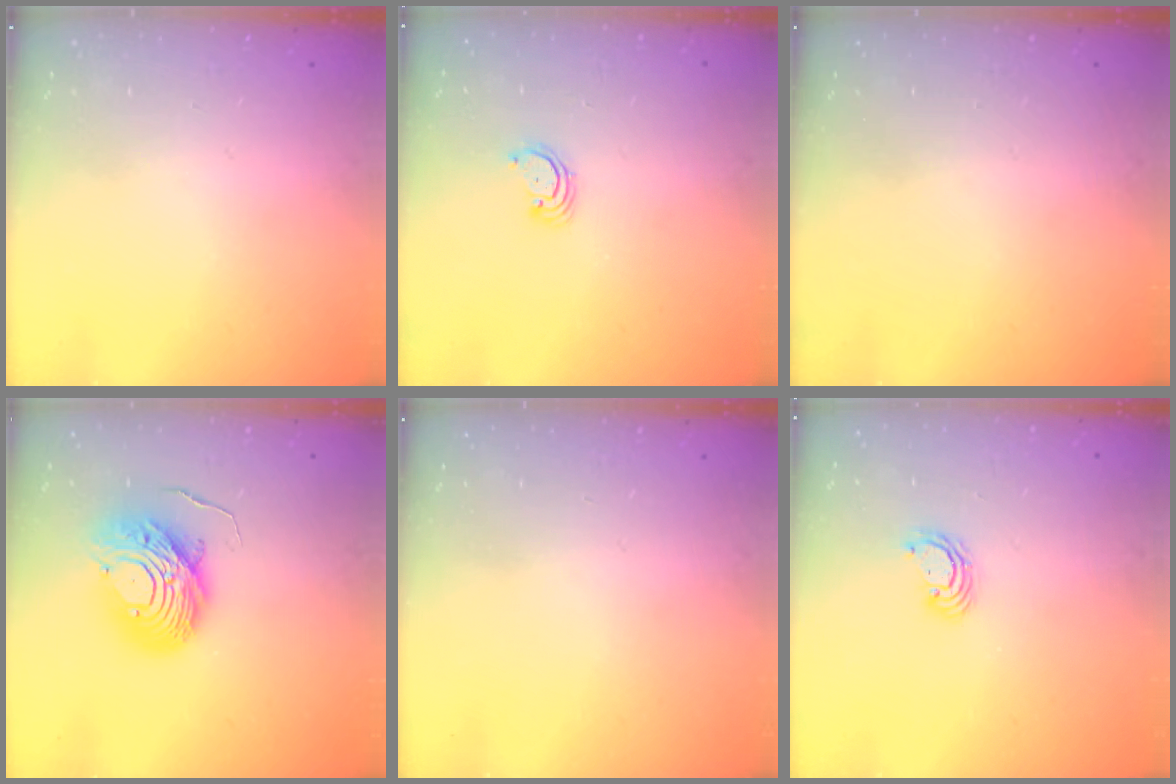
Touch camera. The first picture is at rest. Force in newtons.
{"total": 2.3, "press": 2.3, "slide": 0.2}
{"total": 0.0}
{"total": 12.2, "press": 12.1, "slide": 1.4}
{"total": 0.0}
{"total": 3.9, "press": 3.8, "slide": 0.2}